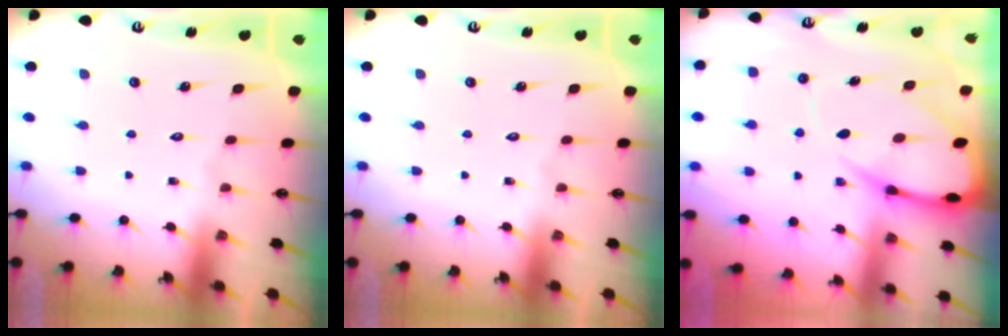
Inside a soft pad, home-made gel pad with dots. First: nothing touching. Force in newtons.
{"total": 0.0}
{"total": 9.5, "press": 9.4, "slide": 0.9}